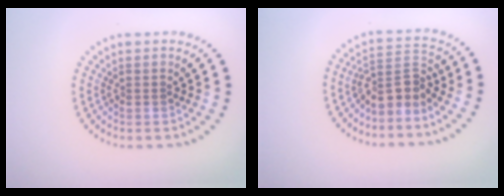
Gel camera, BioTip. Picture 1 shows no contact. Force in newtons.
{"total": 3.0, "press": 2.2, "slide": 2.1}